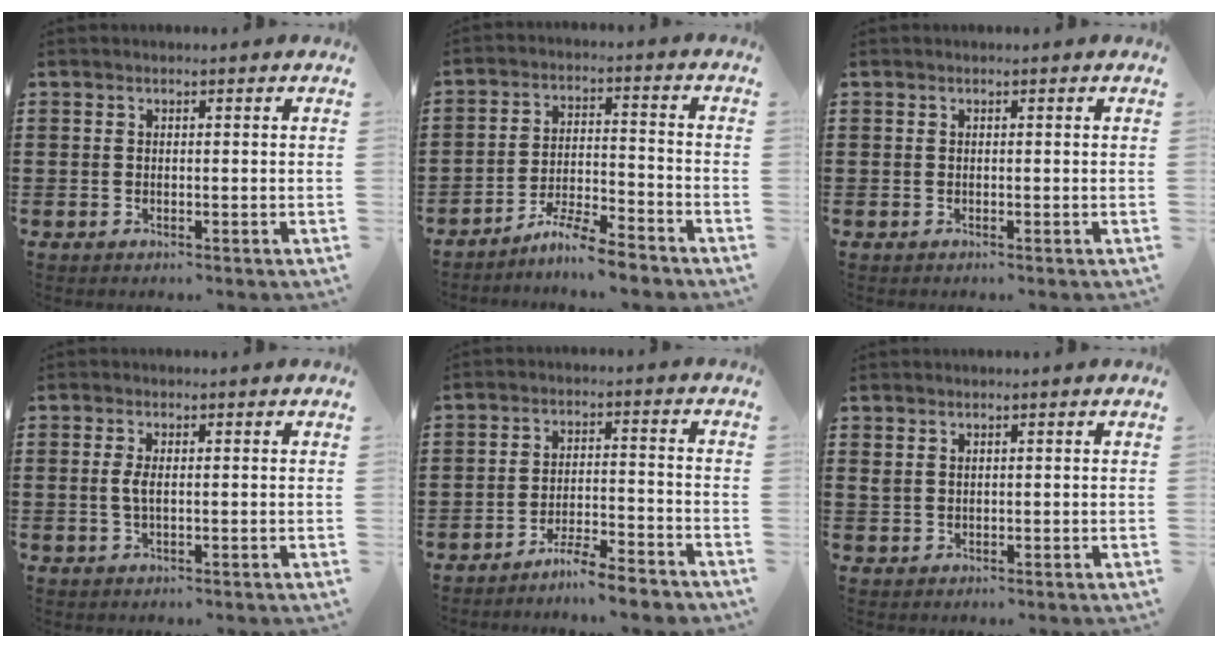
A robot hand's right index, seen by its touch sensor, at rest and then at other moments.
{"total": 6.1, "force": [-5.6, 0.1, 2.4], "torque": [-0.054, -0.002, -0.108]}
{"total": 0.0}
{"total": 2.0, "force": [0.1, 0.6, 1.9], "torque": [-0.045, -0.002, -0.002]}
{"total": 5.2, "force": [-4.9, 0.0, 1.7], "torque": [-0.037, -0.003, -0.096]}
{"total": 1.2, "force": [0.9, 0.7, 0.2], "torque": [-0.006, 0.003, 0.019]}